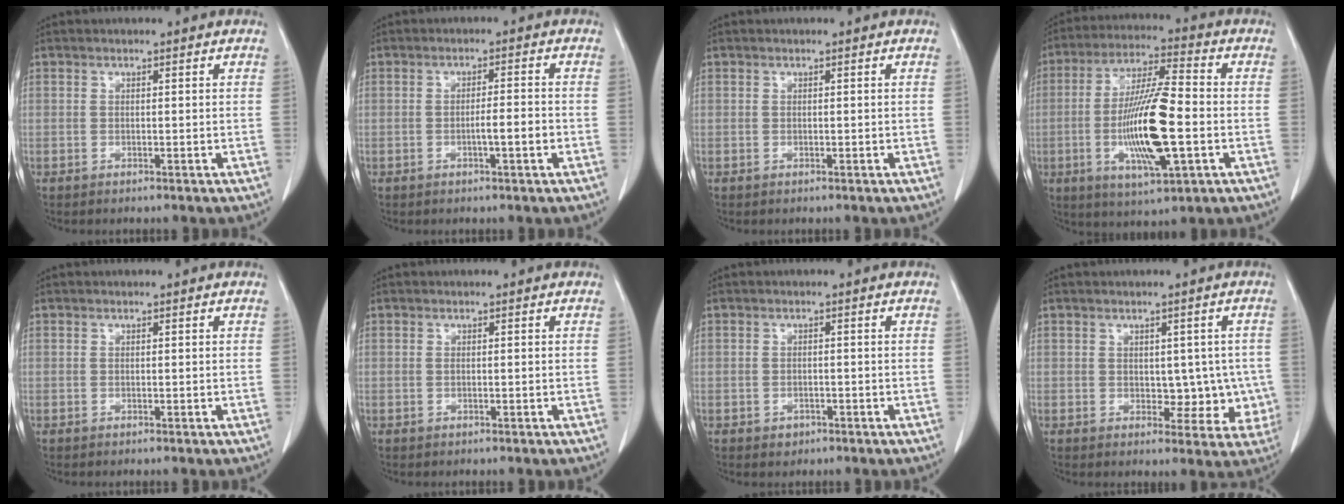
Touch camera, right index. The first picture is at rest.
{"total": 3.2, "force": [-1.0, 0.2, 3.1], "torque": [-0.049, 0.000, -0.017]}
{"total": 0.0}
{"total": 14.9, "force": [-2.9, 2.2, 14.5], "torque": [-0.277, -0.008, -0.049]}
{"total": 0.0}
{"total": 0.0}
{"total": 1.5, "force": [-0.8, 1.1, 0.5], "torque": [-0.007, 0.003, -0.007]}
{"total": 5.8, "force": [-0.1, 3.8, 4.4], "torque": [-0.031, 0.010, 0.009]}